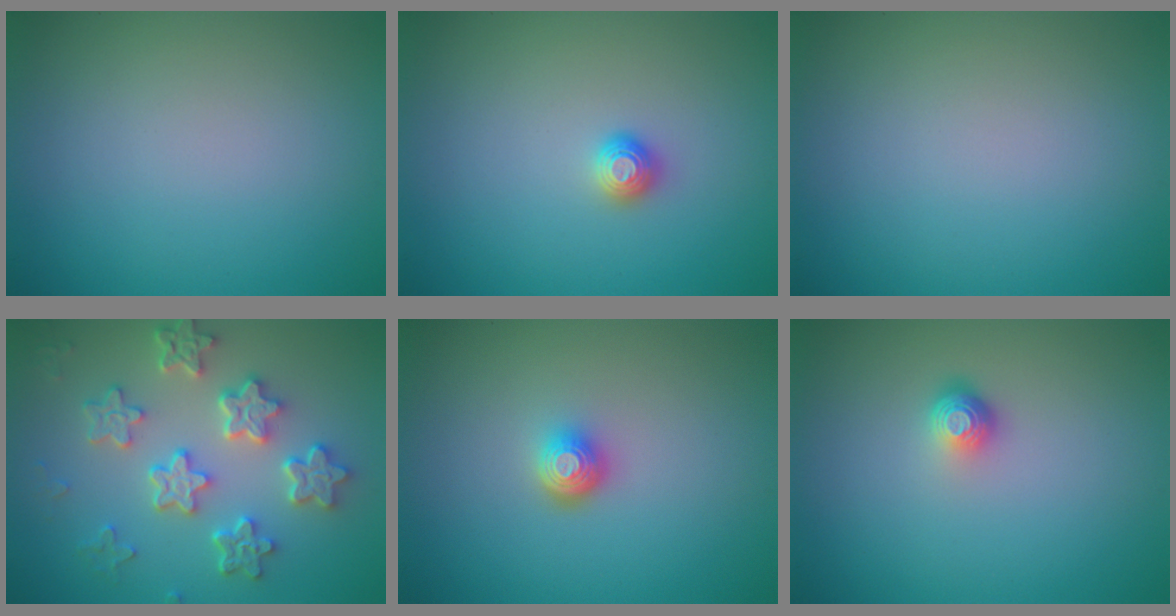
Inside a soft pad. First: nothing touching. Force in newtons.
{"total": 1.1, "press": 1.1, "slide": 0.1}
{"total": 0.0}
{"total": 5.9, "press": 5.0, "slide": 3.2}
{"total": 1.9, "press": 1.4, "slide": 1.2}
{"total": 1.8, "press": 1.2, "slide": 1.3}